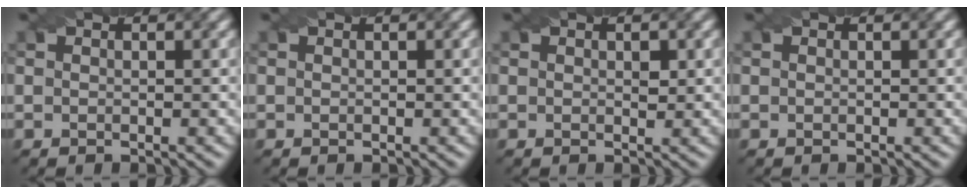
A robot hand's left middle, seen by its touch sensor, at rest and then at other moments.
{"total": 0.0}
{"total": 0.8, "force": [0.2, 0.5, 0.7], "torque": [-0.006, -0.003, 0.005]}
{"total": 0.0}